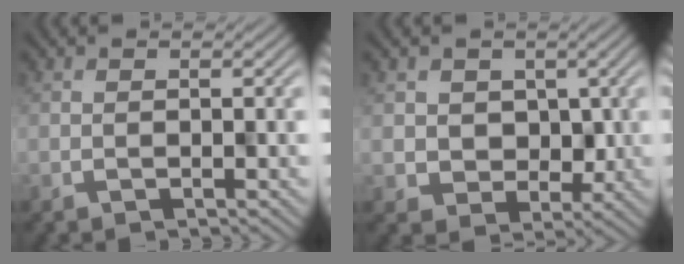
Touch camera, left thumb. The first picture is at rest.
{"total": 3.7, "force": [1.2, 3.5, 0.5], "torque": [-0.004, -0.009, 0.014]}